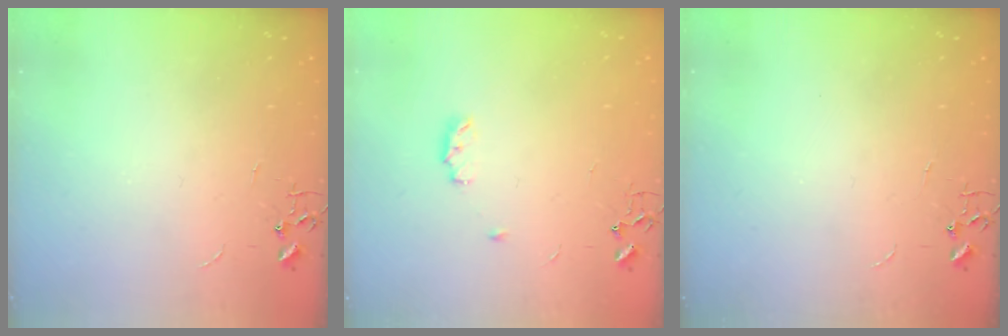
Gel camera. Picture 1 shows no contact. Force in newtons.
{"total": 5.5, "press": 5.4, "slide": 0.9}
{"total": 0.0}